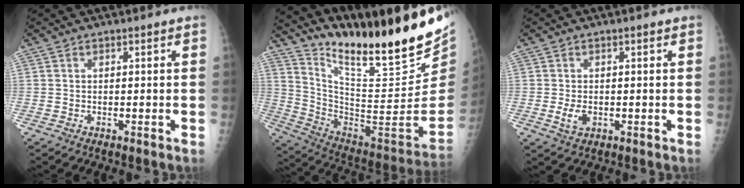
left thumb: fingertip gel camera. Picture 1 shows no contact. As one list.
[{"total": 28.4, "force": [22.2, 6.1, 16.7], "torque": [-0.224, -0.134, 0.346]}, {"total": 2.9, "force": [-0.4, 1.9, 2.2], "torque": [-0.040, -0.005, -0.004]}]